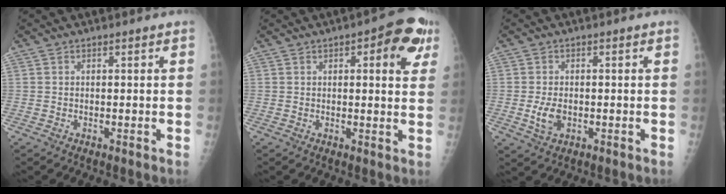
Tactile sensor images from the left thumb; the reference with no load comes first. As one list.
[{"total": 9.4, "force": [3.9, 3.5, 7.8], "torque": [-0.067, -0.004, 0.039]}, {"total": 4.2, "force": [-0.8, 2.7, 3.1], "torque": [-0.058, -0.002, -0.010]}]